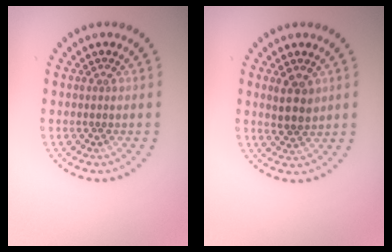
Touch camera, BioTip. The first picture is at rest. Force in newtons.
{"total": 2.5, "press": 2.4, "slide": 0.8}